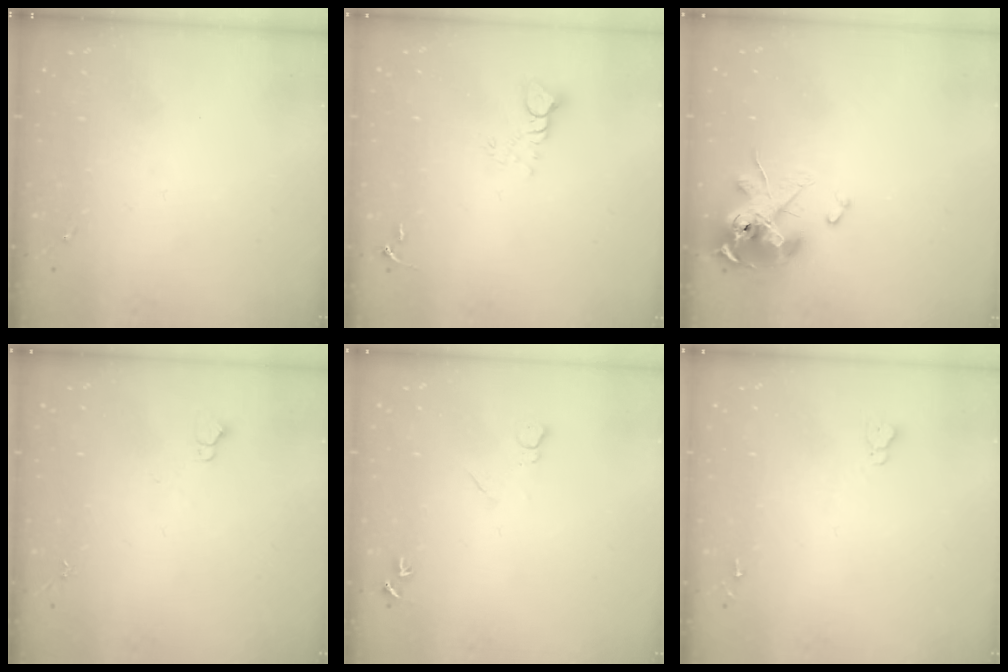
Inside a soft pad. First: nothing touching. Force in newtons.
{"total": 5.3, "press": 5.3, "slide": 0.3}
{"total": 13.0, "press": 12.9, "slide": 1.8}
{"total": 3.1, "press": 3.0, "slide": 0.3}
{"total": 7.4, "press": 7.3, "slide": 0.9}
{"total": 3.8, "press": 3.8, "slide": 0.3}